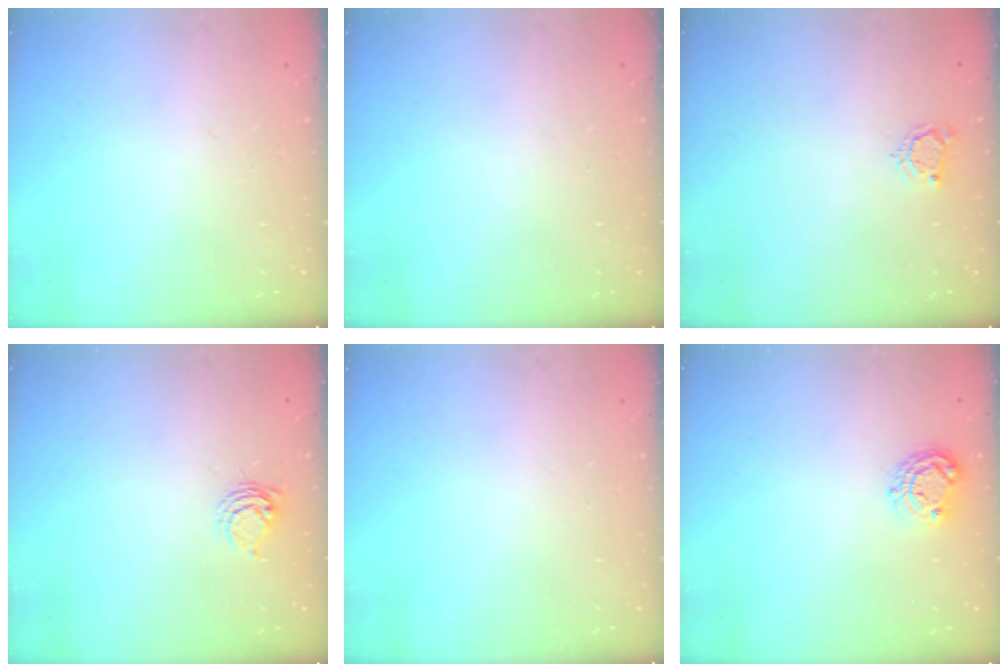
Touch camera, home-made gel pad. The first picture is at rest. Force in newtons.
{"total": 0.0}
{"total": 3.7, "press": 3.7, "slide": 0.5}
{"total": 6.6, "press": 6.6, "slide": 0.7}
{"total": 0.0}
{"total": 7.5, "press": 7.5, "slide": 0.5}